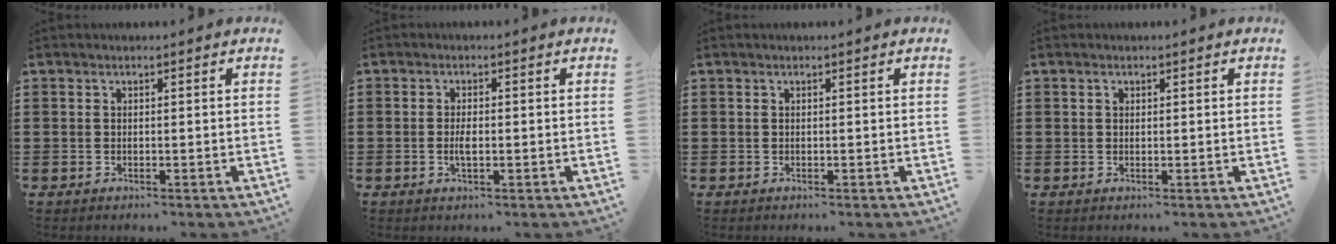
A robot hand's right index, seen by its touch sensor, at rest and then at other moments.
{"total": 2.3, "force": [-0.4, 0.9, 2.1], "torque": [-0.047, -0.002, -0.010]}
{"total": 0.0}
{"total": 0.6, "force": [0.2, 0.5, 0.3], "torque": [-0.007, 0.001, 0.005]}